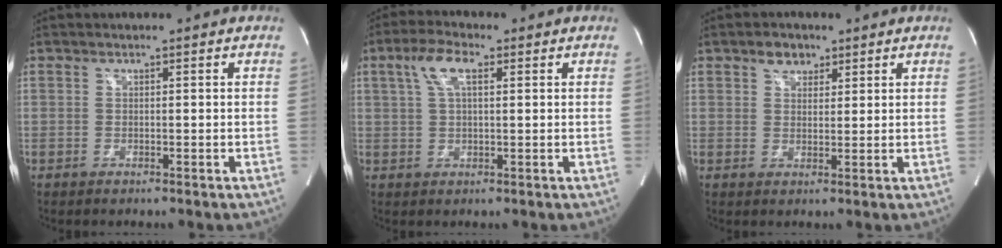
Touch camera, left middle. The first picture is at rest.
{"total": 5.5, "force": [2.2, 1.7, 4.7], "torque": [-0.102, 0.018, 0.043]}
{"total": 3.2, "force": [2.0, 2.1, 1.2], "torque": [-0.021, 0.009, 0.035]}